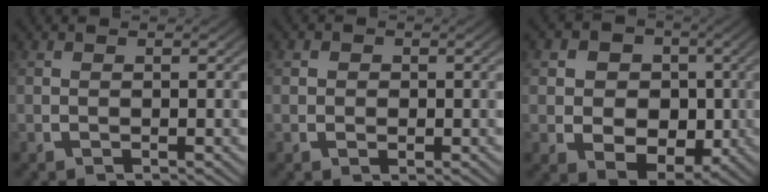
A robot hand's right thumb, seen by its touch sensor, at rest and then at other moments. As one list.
[{"total": 1.7, "force": [-0.1, 1.6, 0.7], "torque": [-0.011, -0.006, -0.001]}, {"total": 10.4, "force": [-0.4, 8.2, 6.3], "torque": [-0.135, -0.036, -0.004]}]